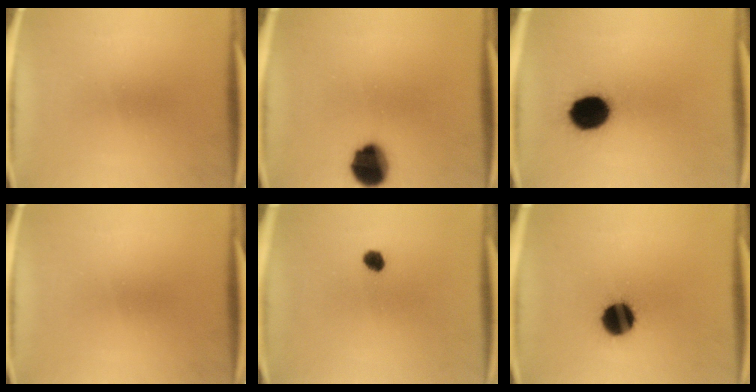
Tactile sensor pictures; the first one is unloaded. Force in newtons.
{"total": 10.8}
{"total": 12.4}
{"total": 0.0}
{"total": 2.5}
{"total": 10.9}